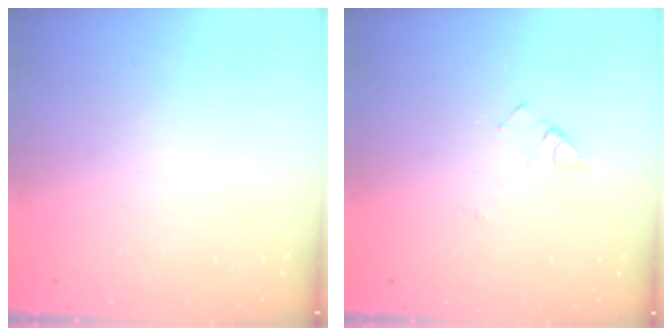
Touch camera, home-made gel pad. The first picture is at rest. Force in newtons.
{"total": 3.1, "press": 3.1, "slide": 0.5}